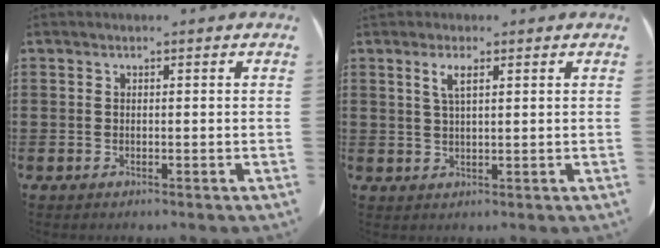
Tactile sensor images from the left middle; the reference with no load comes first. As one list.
[{"total": 3.2, "force": [1.5, 0.8, 2.7], "torque": [-0.057, 0.005, 0.025]}]